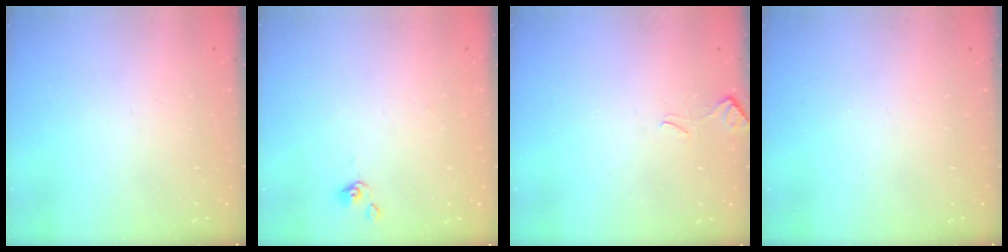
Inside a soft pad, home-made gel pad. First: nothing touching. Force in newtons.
{"total": 0.0}
{"total": 2.6, "press": 2.5, "slide": 0.8}
{"total": 0.0}